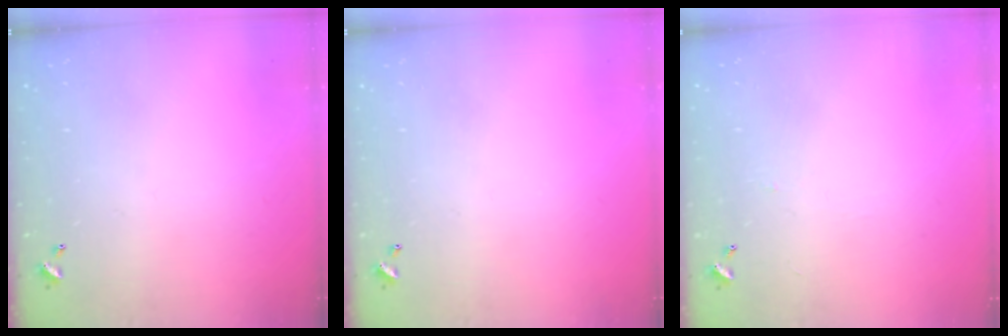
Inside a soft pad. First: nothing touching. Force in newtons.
{"total": 0.0}
{"total": 0.5, "press": 0.3, "slide": 0.4}